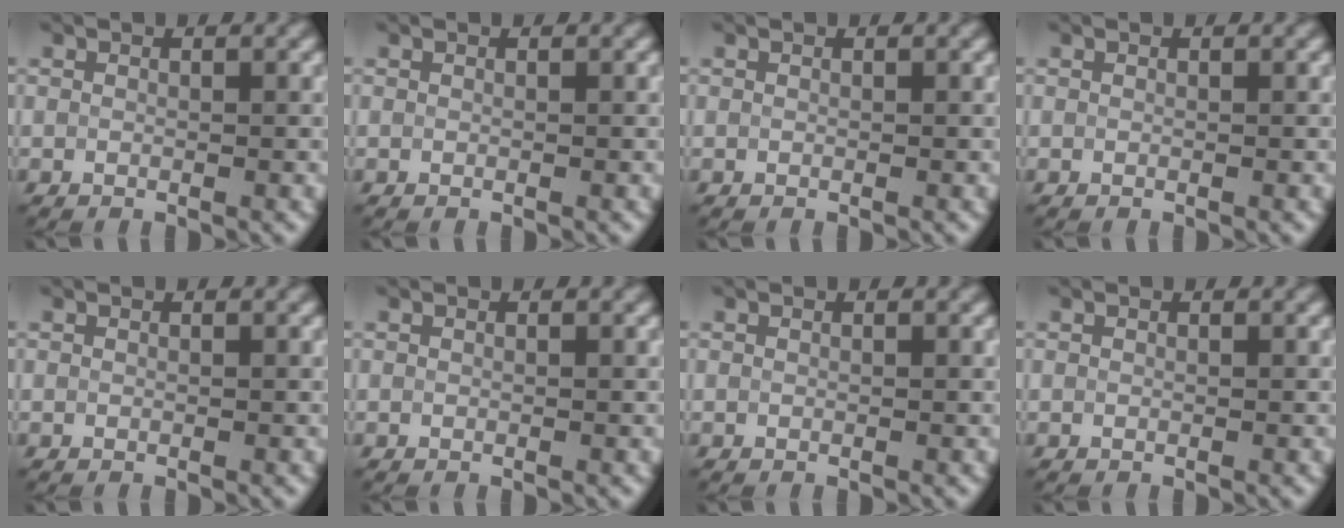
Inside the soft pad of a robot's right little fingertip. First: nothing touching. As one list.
[{"total": 0.0}, {"total": 0.0}, {"total": 0.0}, {"total": 0.0}, {"total": 0.0}, {"total": 0.0}, {"total": 0.0}]